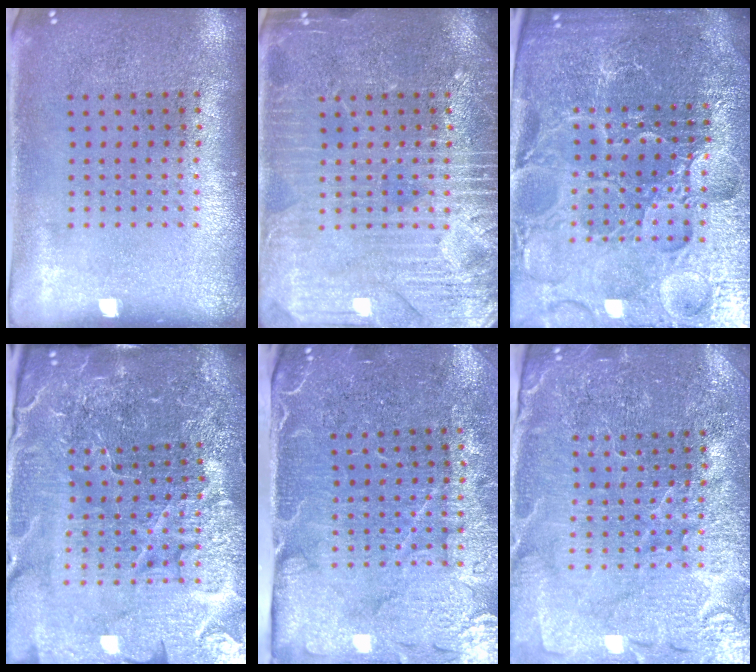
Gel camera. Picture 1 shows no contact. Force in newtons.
{"total": 5.4, "press": 5.4, "slide": 0.7}
{"total": 6.0, "press": 5.4, "slide": 2.7}
{"total": 6.7, "press": 5.9, "slide": 3.2}
{"total": 4.5, "press": 3.9, "slide": 2.3}
{"total": 4.2, "press": 3.9, "slide": 1.3}